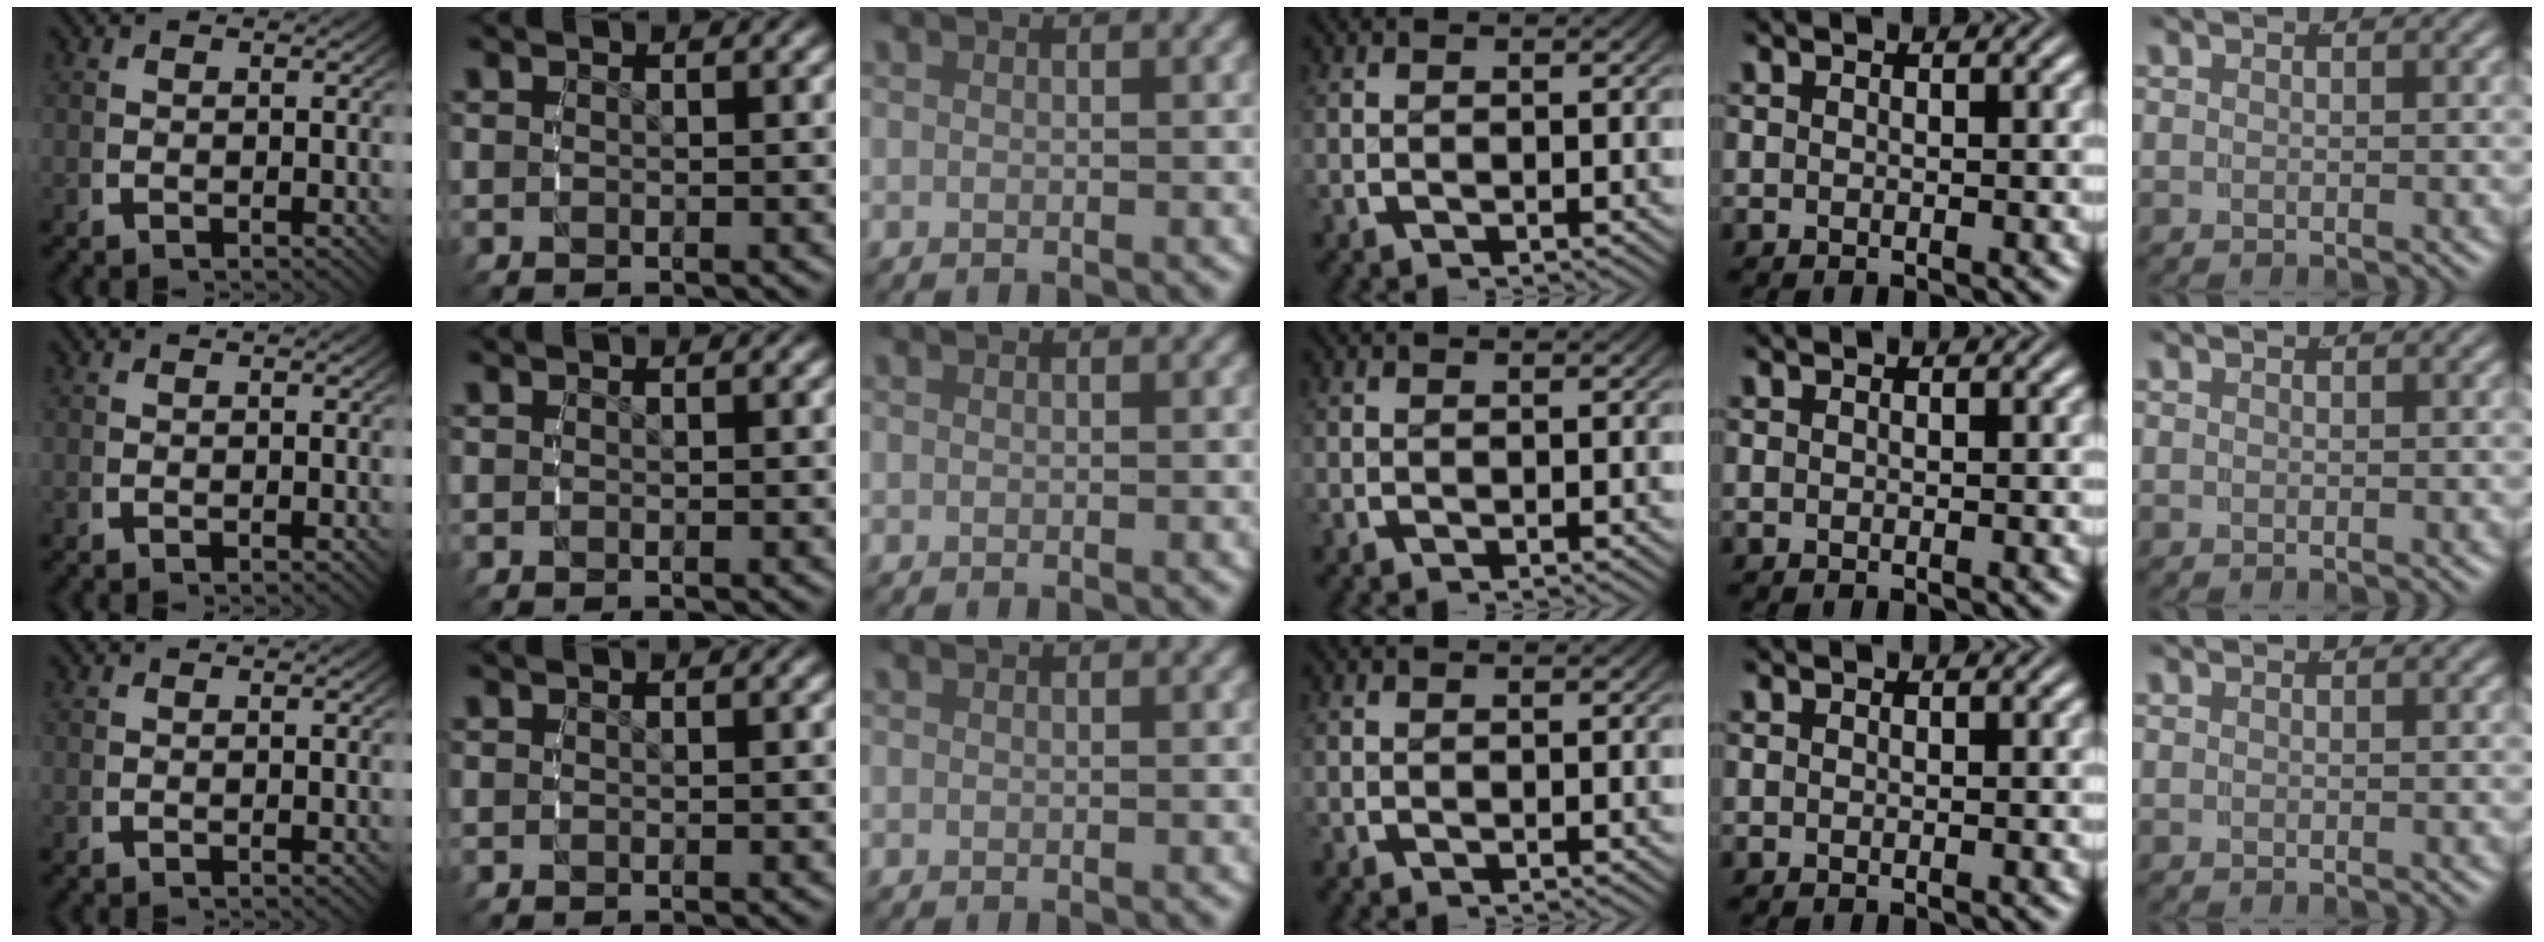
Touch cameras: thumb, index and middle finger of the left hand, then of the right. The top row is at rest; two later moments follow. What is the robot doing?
{"motion": "grasp_and_lifting", "object": "small bumper sticker"}